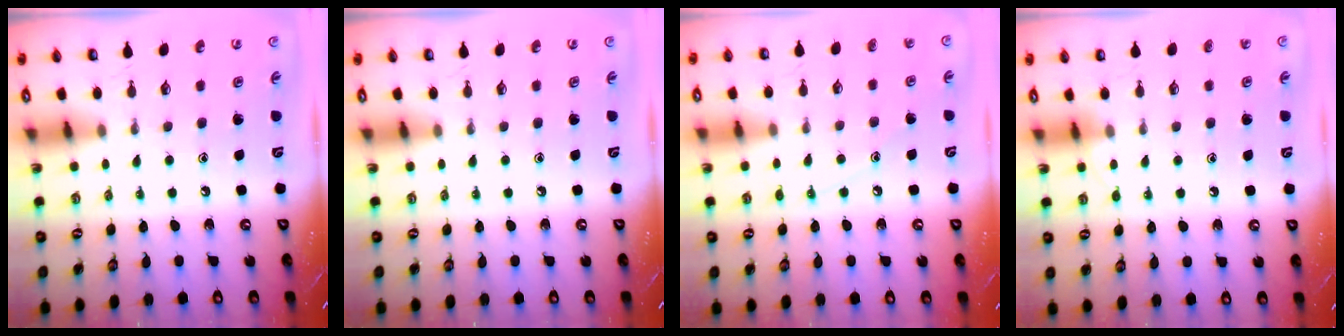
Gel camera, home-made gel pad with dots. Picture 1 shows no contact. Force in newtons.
{"total": 0.0}
{"total": 7.2, "press": 7.2, "slide": 0.7}
{"total": 3.3, "press": 3.3, "slide": 0.3}